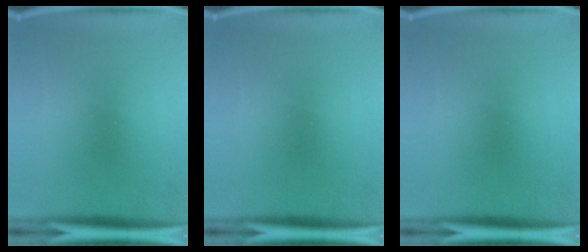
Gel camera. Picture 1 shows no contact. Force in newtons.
{"total": 0.0}
{"total": 0.0}